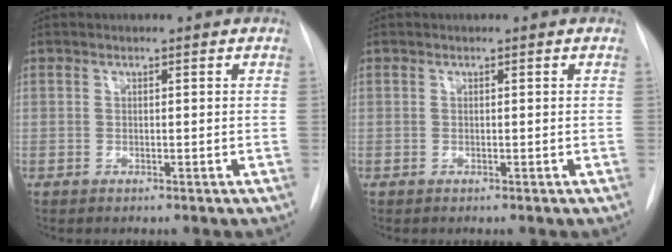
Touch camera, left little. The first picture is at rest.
{"total": 0.0}